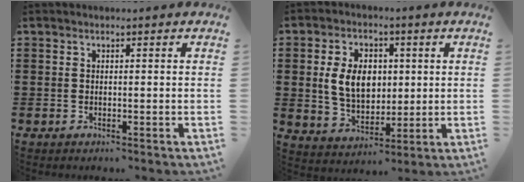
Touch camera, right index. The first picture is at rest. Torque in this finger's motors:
{"motor_torque": [0.89, 0.42, 0.51, 0.19]}